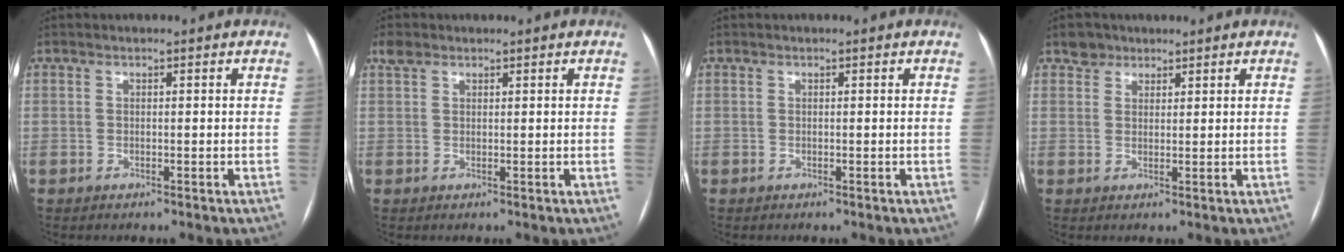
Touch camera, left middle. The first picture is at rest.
{"total": 1.8, "force": [1.4, 1.0, 0.6], "torque": [-0.016, 0.014, 0.027]}
{"total": 0.0}
{"total": 2.4, "force": [1.8, 1.6, 0.0], "torque": [0.003, 0.008, 0.025]}